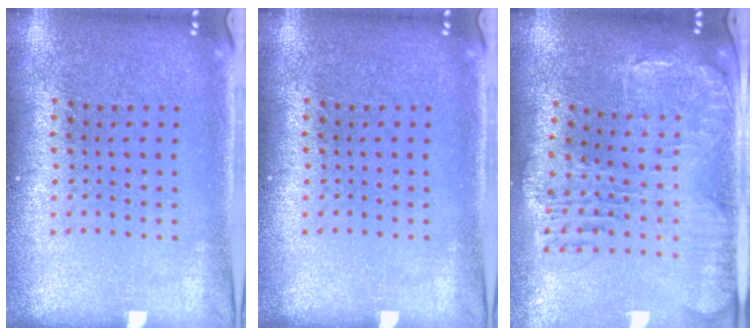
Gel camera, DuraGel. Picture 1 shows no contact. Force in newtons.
{"total": 0.0}
{"total": 1.7, "press": 1.6, "slide": 0.6}